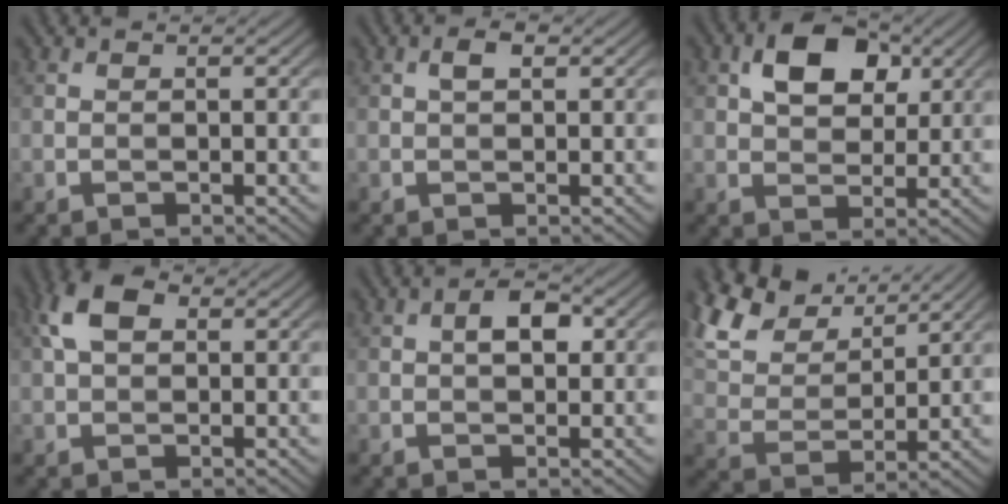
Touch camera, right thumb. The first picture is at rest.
{"total": 1.9, "force": [0.6, 0.9, 1.6], "torque": [-0.028, 0.004, 0.008]}
{"total": 7.7, "force": [3.0, 4.8, 5.3], "torque": [-0.091, 0.005, 0.045]}
{"total": 5.4, "force": [1.6, 3.3, 3.9], "torque": [-0.091, 0.016, 0.021]}
{"total": 3.1, "force": [0.5, 1.7, 2.6], "torque": [-0.043, 0.008, 0.005]}
{"total": 12.1, "force": [8.6, 5.5, 6.5], "torque": [-0.197, 0.027, 0.149]}